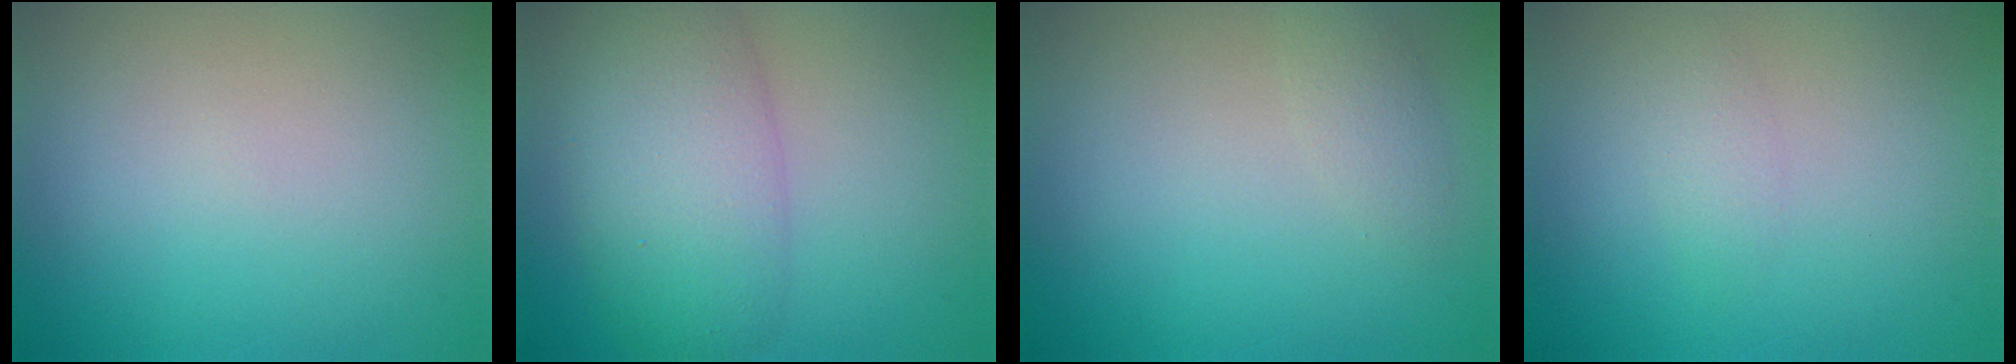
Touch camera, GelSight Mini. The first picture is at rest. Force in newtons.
{"total": 6.8, "press": 6.8, "slide": 0.2}
{"total": 1.2, "press": 1.2, "slide": 0.1}
{"total": 1.1, "press": 1.1, "slide": 0.1}